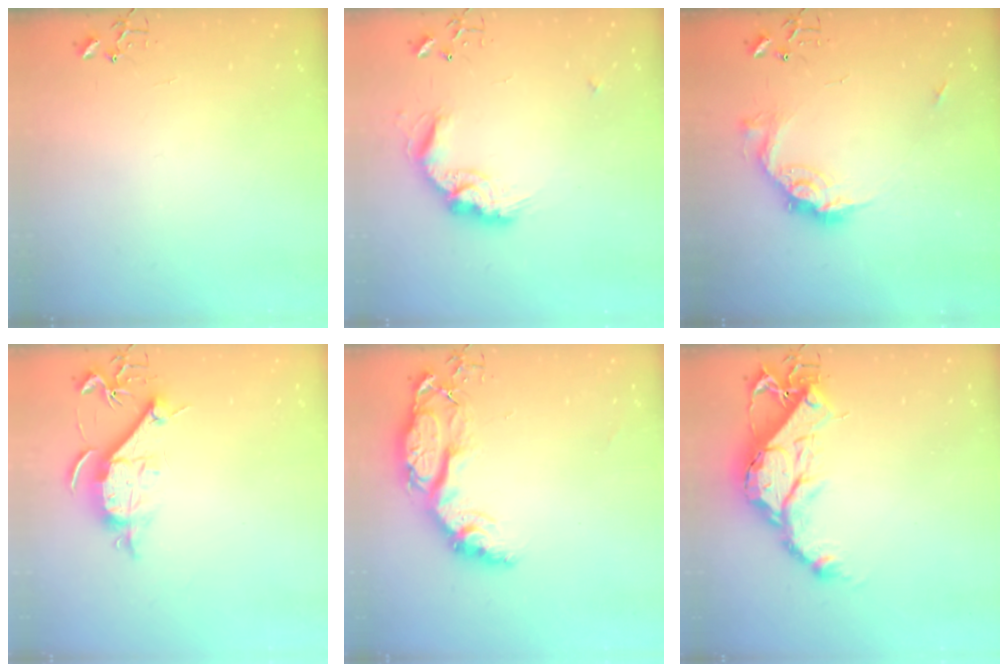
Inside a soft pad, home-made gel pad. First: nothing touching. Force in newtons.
{"total": 15.0, "press": 15.0, "slide": 0.6}
{"total": 14.2, "press": 14.2, "slide": 1.3}
{"total": 10.6, "press": 10.6, "slide": 0.8}
{"total": 15.4, "press": 15.3, "slide": 1.2}
{"total": 17.2, "press": 17.1, "slide": 1.3}